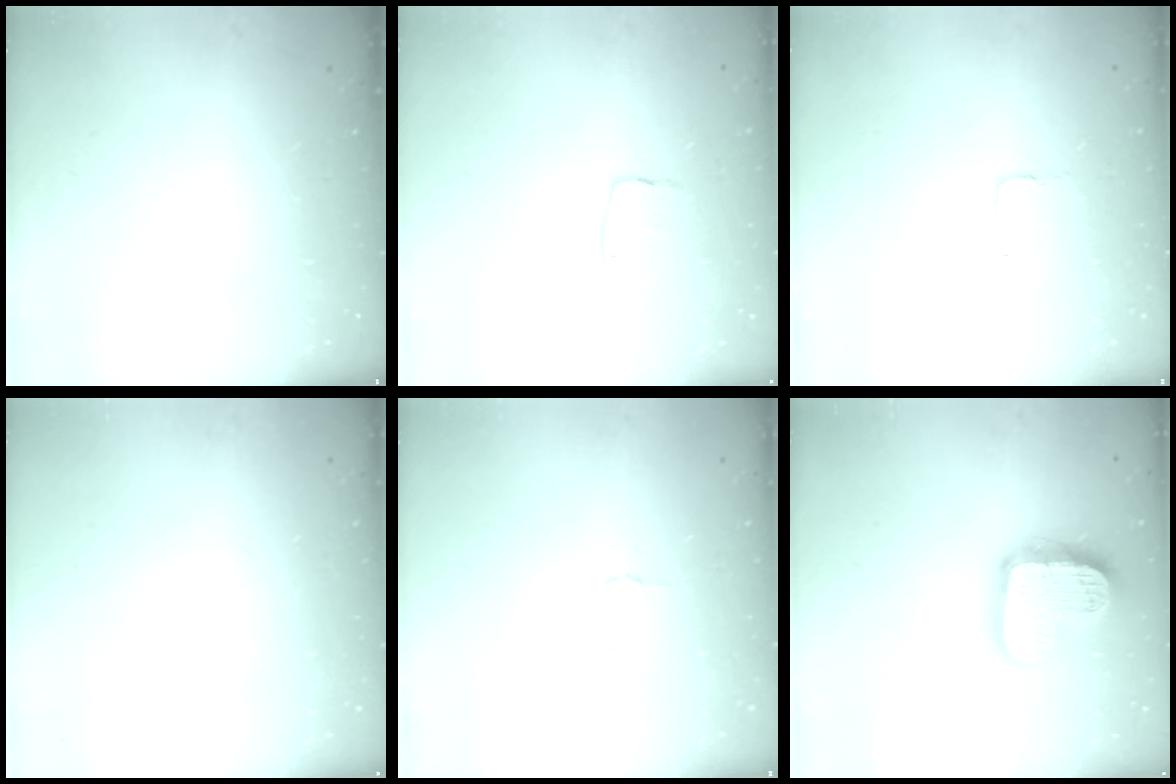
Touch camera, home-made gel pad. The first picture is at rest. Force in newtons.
{"total": 7.0, "press": 7.0, "slide": 0.5}
{"total": 1.7, "press": 1.6, "slide": 0.1}
{"total": 0.0}
{"total": 2.7, "press": 2.7, "slide": 0.3}
{"total": 20.5, "press": 20.4, "slide": 1.5}